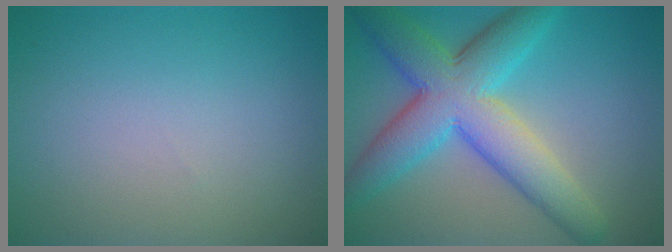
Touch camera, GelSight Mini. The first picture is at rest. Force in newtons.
{"total": 9.2, "press": 9.2, "slide": 0.3}